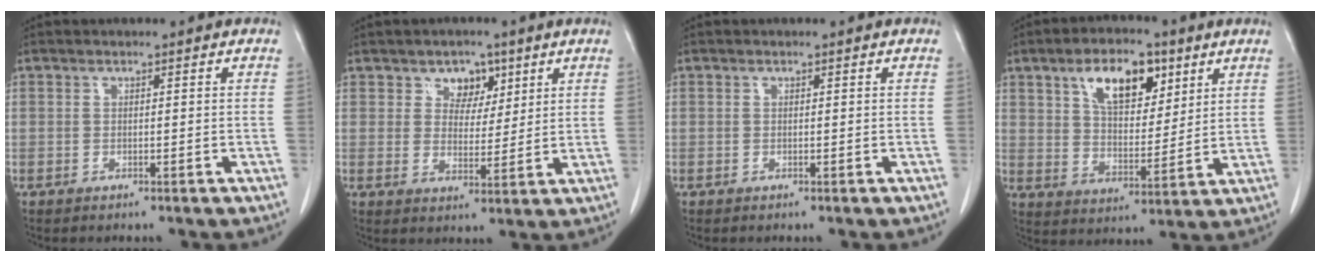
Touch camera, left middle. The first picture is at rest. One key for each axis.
{"total": 4.9, "fx": 2.8, "fy": 3.5, "fz": 2.0, "tx": -0.025, "ty": 0.006, "tz": 0.049}
{"total": 0.0}
{"total": 10.8, "fx": 5.7, "fy": 5.1, "fz": 7.7, "tx": -0.130, "ty": 0.013, "tz": 0.102}